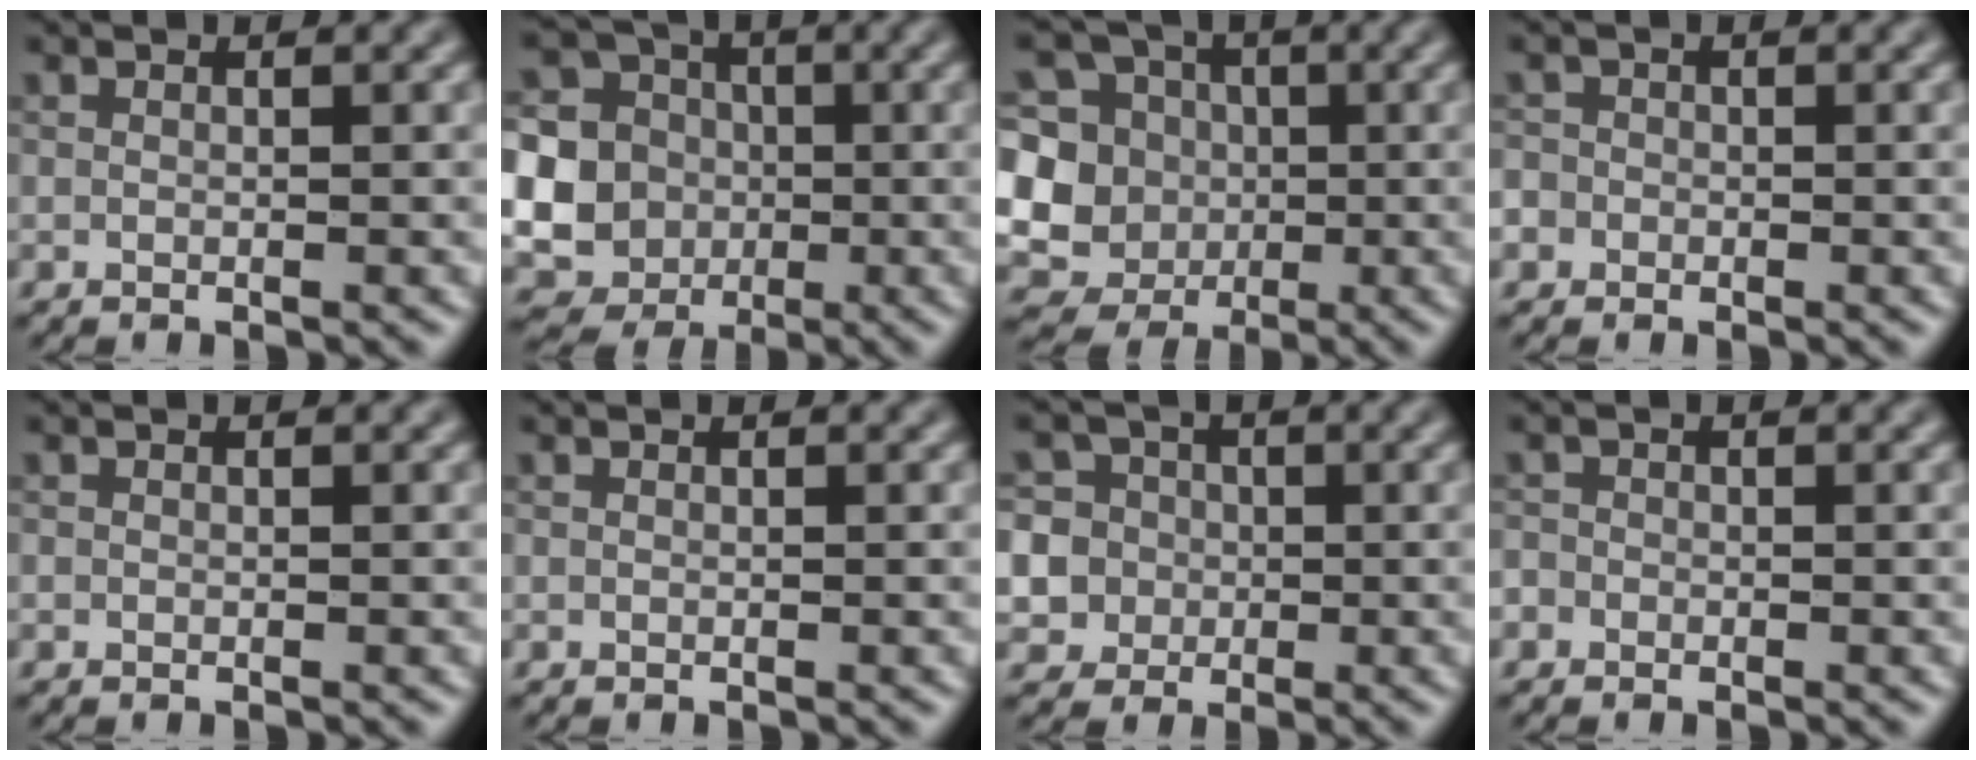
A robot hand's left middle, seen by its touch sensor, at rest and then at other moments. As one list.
[{"total": 13.7, "force": [-1.6, 13.0, 3.9], "torque": [-0.135, 0.004, -0.051]}, {"total": 10.9, "force": [0.4, 10.3, 3.4], "torque": [-0.103, 0.036, -0.016]}, {"total": 2.0, "force": [-0.7, 1.8, 0.4], "torque": [0.004, 0.008, -0.022]}, {"total": 0.0}, {"total": 0.0}, {"total": 9.1, "force": [0.3, 8.7, 2.6], "torque": [-0.067, 0.022, -0.010]}, {"total": 0.9, "force": [-0.5, 0.7, 0.0], "torque": [0.006, -0.002, -0.010]}]